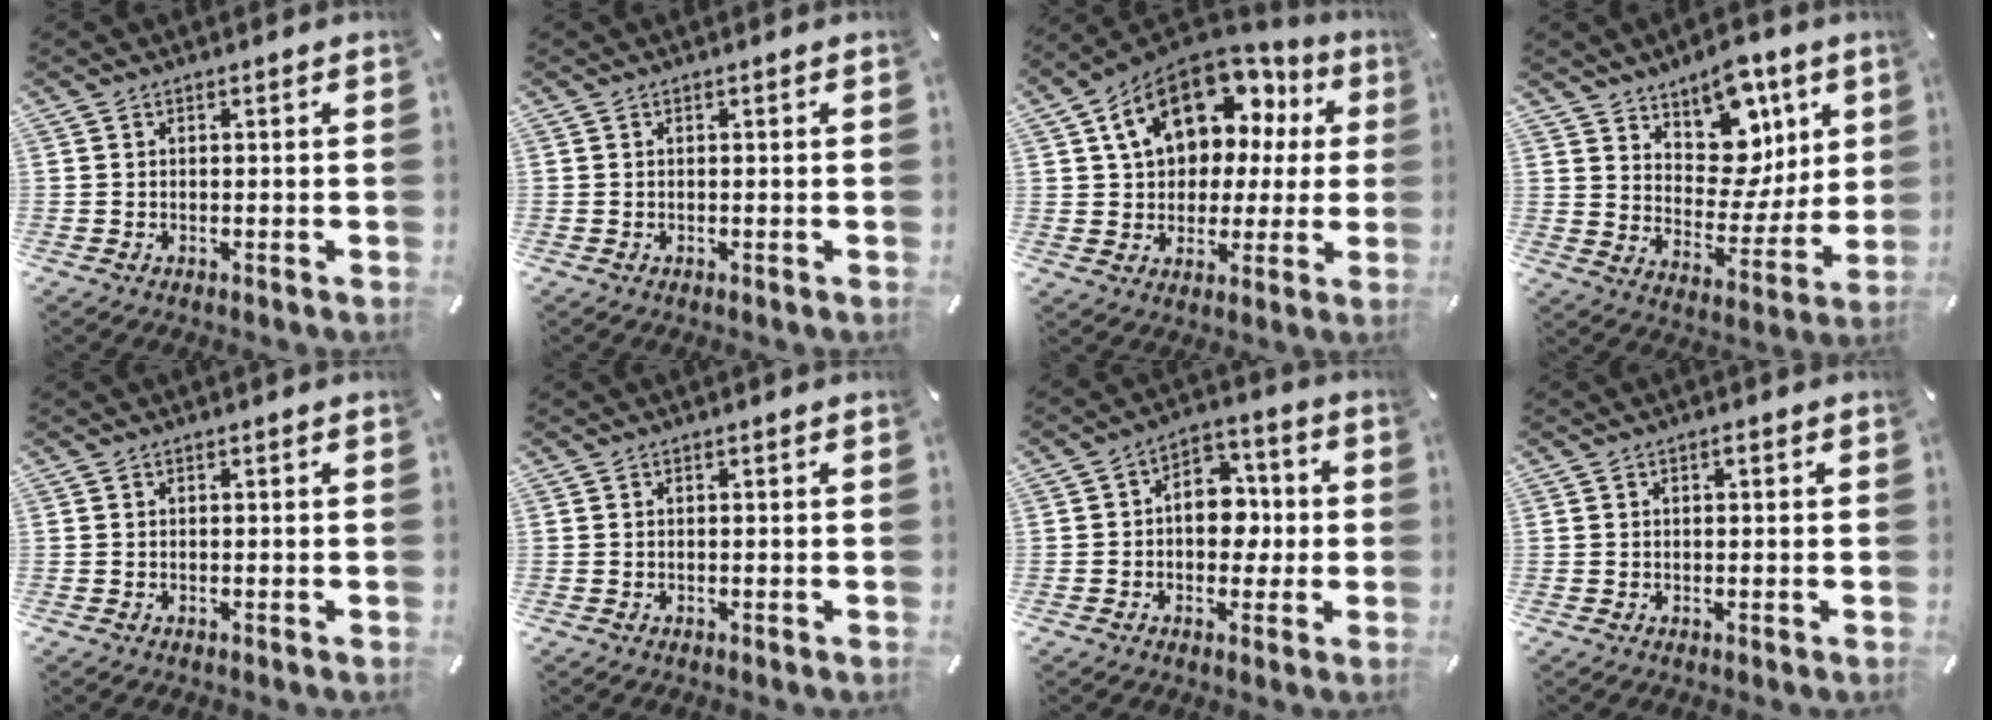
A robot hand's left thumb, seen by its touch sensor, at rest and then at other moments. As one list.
[{"total": 0.0}, {"total": 17.5, "force": [8.3, 11.8, 10.0], "torque": [-0.170, -0.034, 0.152]}, {"total": 13.5, "force": [7.8, 9.6, 5.5], "torque": [-0.068, -0.070, 0.145]}, {"total": 0.0}, {"total": 0.0}, {"total": 9.1, "force": [-0.6, 7.1, 5.7], "torque": [-0.076, 0.015, -0.010]}, {"total": 0.9, "force": [0.3, 0.6, 0.7], "torque": [-0.014, 0.004, 0.004]}]